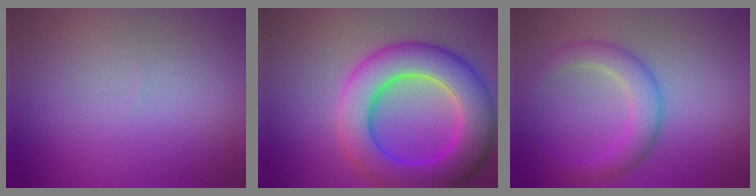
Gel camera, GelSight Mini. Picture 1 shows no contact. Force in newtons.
{"total": 10.0, "press": 10.0, "slide": 0.5}
{"total": 3.7, "press": 3.7, "slide": 0.2}